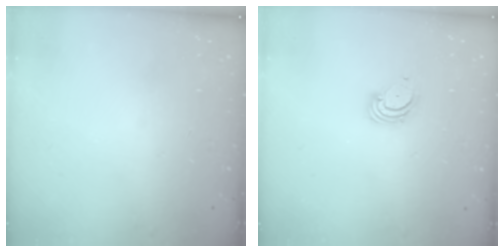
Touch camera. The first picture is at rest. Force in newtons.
{"total": 3.5, "press": 3.5, "slide": 0.4}